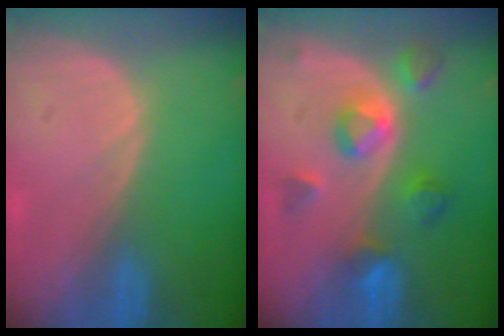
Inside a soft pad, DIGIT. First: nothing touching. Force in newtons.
{"total": 7.7, "press": 6.9, "slide": 3.5}